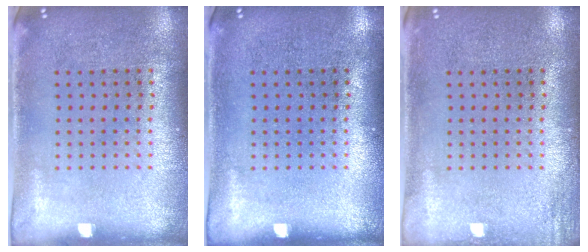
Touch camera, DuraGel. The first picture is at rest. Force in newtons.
{"total": 0.0}
{"total": 1.2, "press": 1.2, "slide": 0.1}